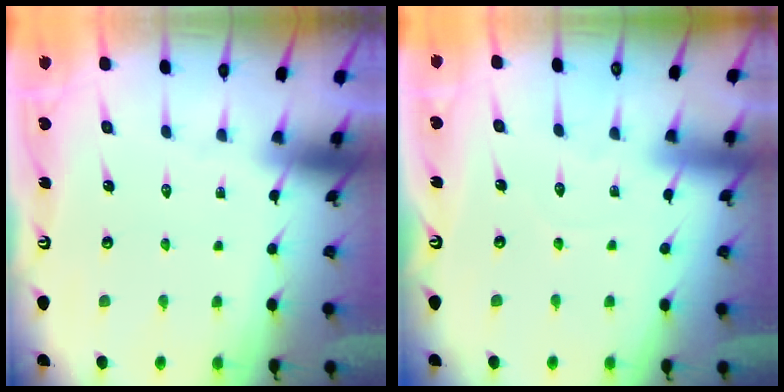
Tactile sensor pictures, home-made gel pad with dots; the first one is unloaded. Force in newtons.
{"total": 2.7, "press": 2.7, "slide": 0.2}